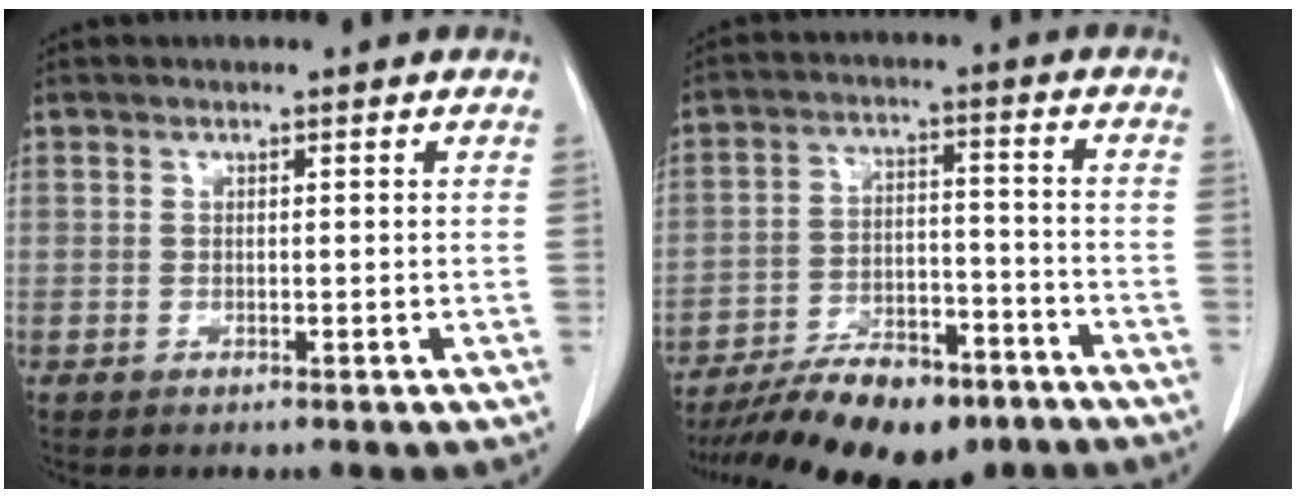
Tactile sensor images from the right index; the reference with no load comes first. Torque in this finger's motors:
{"motor_torque": [0.98, -1.05, 0.83, 0.12]}